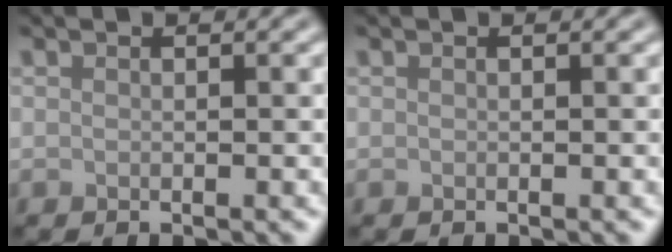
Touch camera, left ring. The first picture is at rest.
{"total": 0.0}